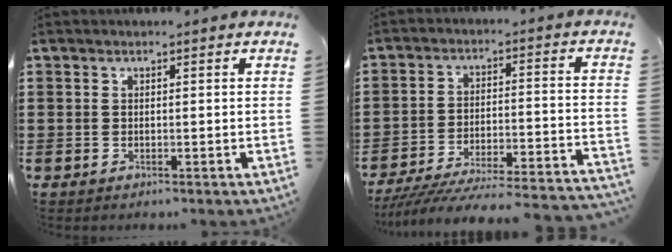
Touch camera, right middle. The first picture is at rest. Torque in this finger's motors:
{"motor_torque": [0.51, 0.00, 0.40, 0.12]}